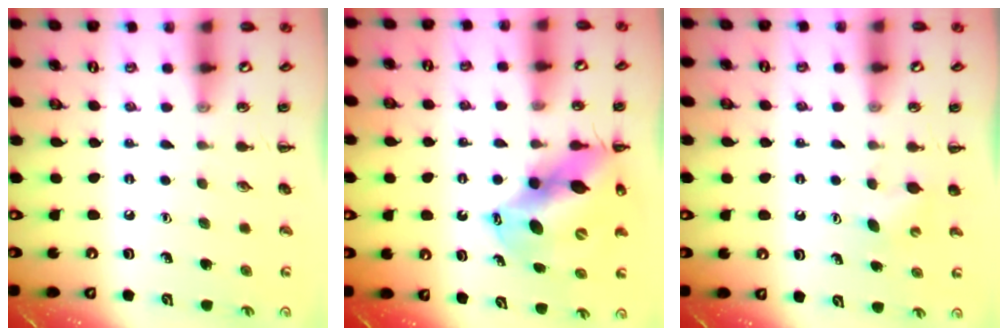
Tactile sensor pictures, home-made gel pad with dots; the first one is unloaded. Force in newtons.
{"total": 14.4, "press": 13.8, "slide": 4.2}
{"total": 2.9, "press": 2.9, "slide": 0.6}